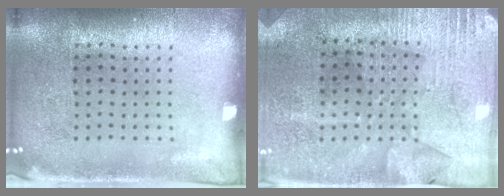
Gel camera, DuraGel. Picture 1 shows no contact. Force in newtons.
{"total": 2.9, "press": 2.8, "slide": 0.8}